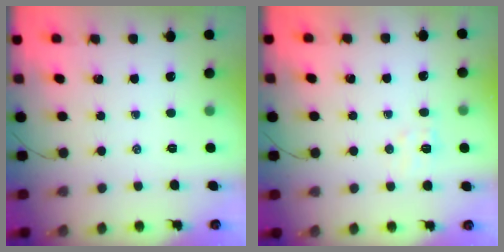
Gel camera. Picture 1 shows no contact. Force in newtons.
{"total": 5.6, "press": 5.5, "slide": 1.0}